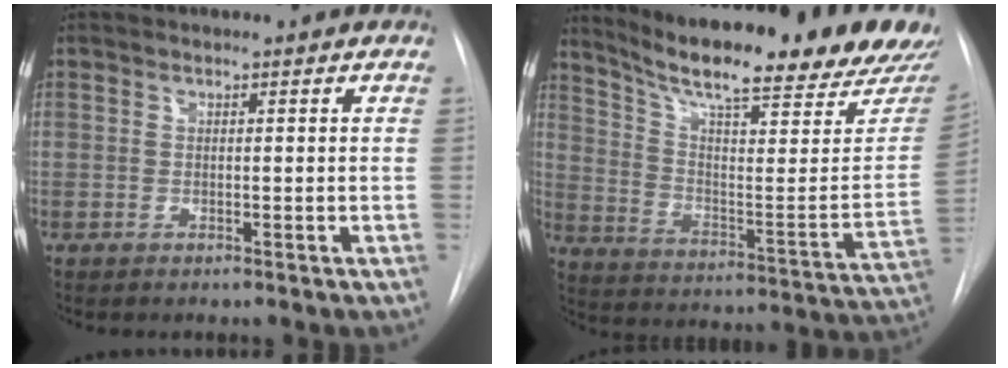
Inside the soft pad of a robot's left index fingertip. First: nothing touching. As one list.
[{"total": 27.6, "force": [23.3, 2.1, 14.6], "torque": [-0.232, -0.083, 0.315]}]